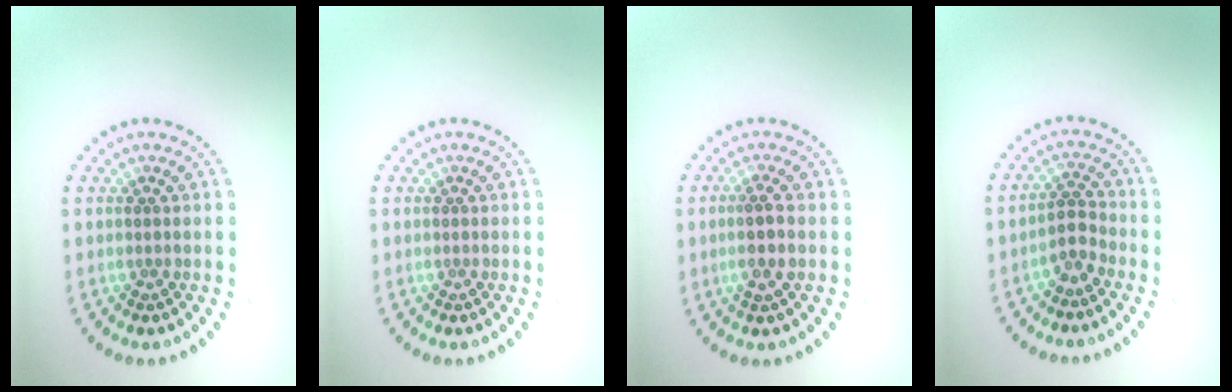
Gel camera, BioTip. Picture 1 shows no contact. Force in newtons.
{"total": 0.0}
{"total": 2.3, "press": 2.1, "slide": 0.8}
{"total": 1.8, "press": 1.4, "slide": 1.1}